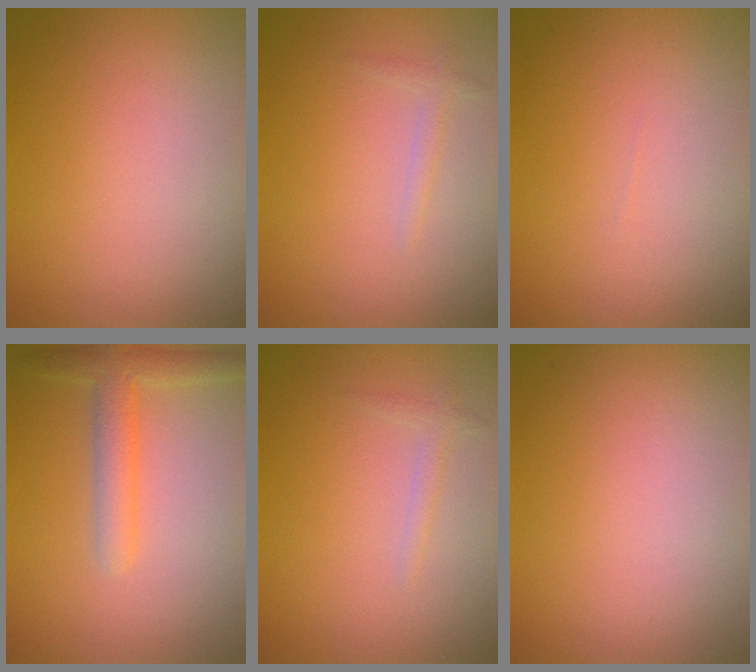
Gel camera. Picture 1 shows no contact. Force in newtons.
{"total": 0.9, "press": 0.9, "slide": 0.1}
{"total": 0.0}
{"total": 3.0, "press": 3.0, "slide": 0.2}
{"total": 0.9, "press": 0.9, "slide": 0.1}
{"total": 0.0}